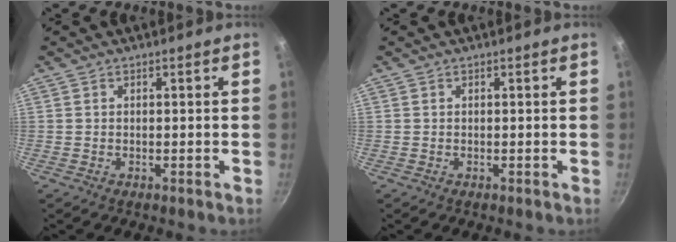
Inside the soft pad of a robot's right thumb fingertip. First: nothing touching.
{"total": 0.0}